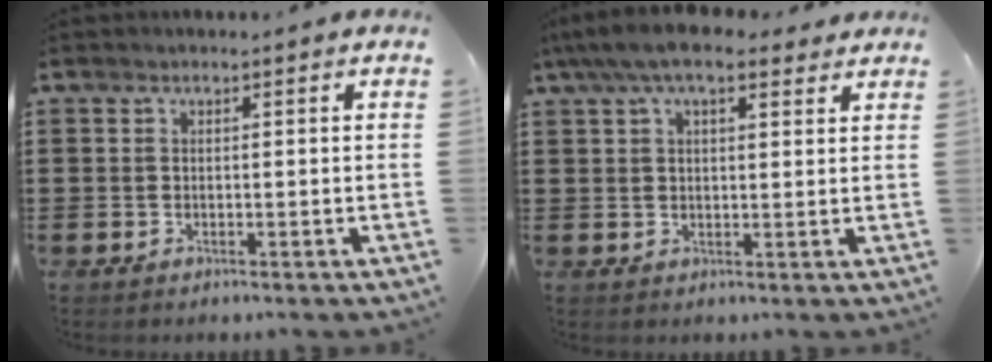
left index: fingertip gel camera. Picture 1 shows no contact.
{"total": 7.3, "force": [5.2, 2.4, 4.6], "torque": [-0.101, 0.002, 0.096]}